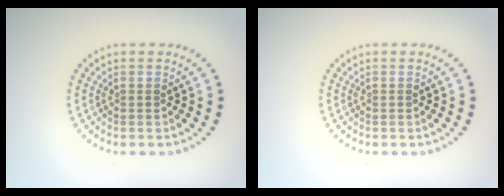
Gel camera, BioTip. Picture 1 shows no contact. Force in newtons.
{"total": 0.0}